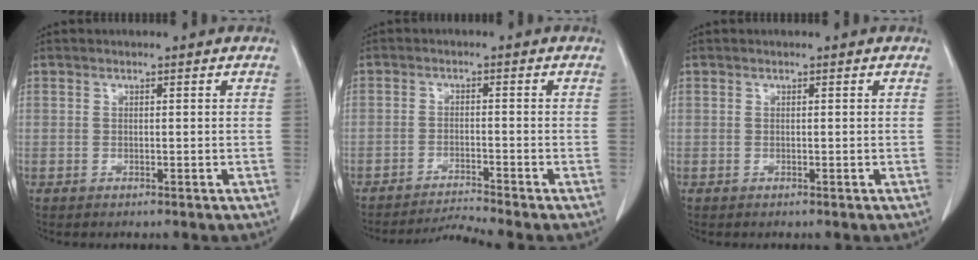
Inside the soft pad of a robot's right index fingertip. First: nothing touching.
{"total": 4.0, "force": [-3.4, -2.0, -0.2], "torque": [-0.005, -0.013, -0.059]}
{"total": 0.0}